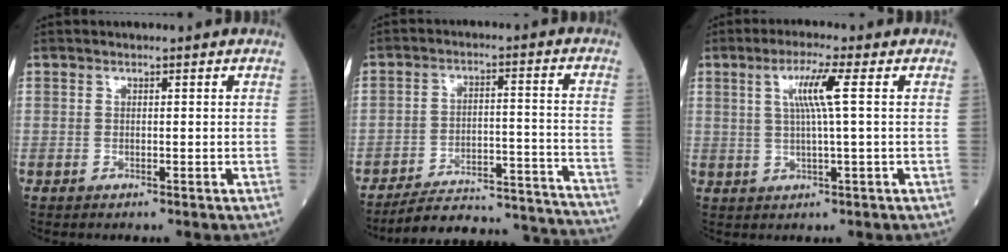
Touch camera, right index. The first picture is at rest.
{"total": 22.0, "force": [-21.4, 1.8, 4.6], "torque": [-0.031, 0.017, -0.284]}
{"total": 5.5, "force": [1.4, -0.7, 5.3], "torque": [-0.102, 0.003, 0.028]}